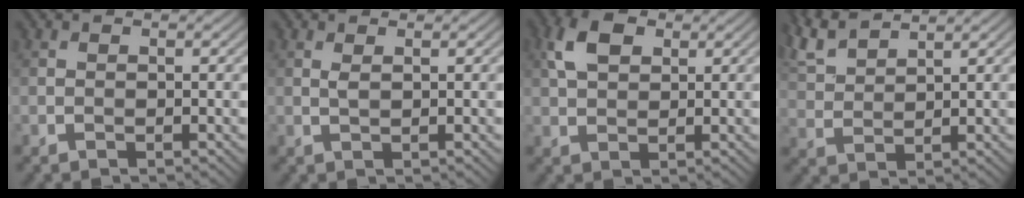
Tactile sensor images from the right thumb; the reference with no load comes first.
{"total": 0.9, "force": [0.4, 0.1, 0.8], "torque": [-0.025, 0.001, 0.009]}
{"total": 5.2, "force": [2.0, 3.2, 3.5], "torque": [-0.081, 0.010, 0.033]}
{"total": 5.9, "force": [5.1, 1.2, 2.8], "torque": [-0.081, 0.016, 0.110]}